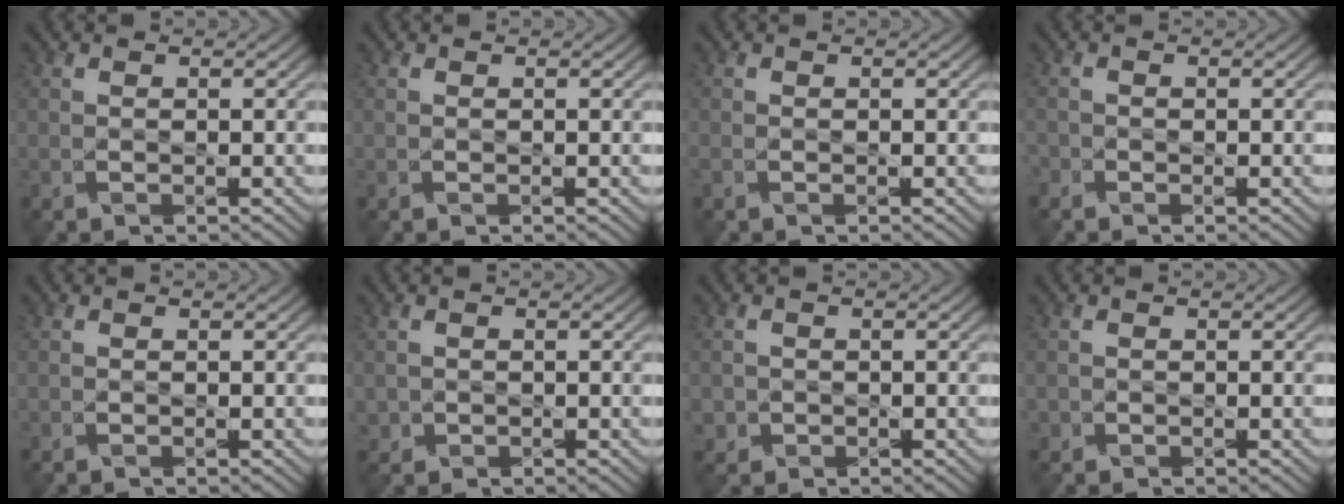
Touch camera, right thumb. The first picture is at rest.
{"total": 0.0}
{"total": 0.7, "force": [-0.5, 0.4, 0.4], "torque": [-0.012, -0.003, -0.011]}
{"total": 1.0, "force": [-0.9, 0.5, 0.1], "torque": [-0.004, -0.004, -0.023]}
{"total": 0.0}
{"total": 1.3, "force": [-0.2, 1.3, 0.0], "torque": [0.002, -0.008, -0.007]}
{"total": 1.7, "force": [-0.4, 1.6, 0.1], "torque": [0.002, -0.006, -0.011]}
{"total": 0.7, "force": [-0.2, 0.7, 0.0], "torque": [0.003, -0.006, -0.007]}